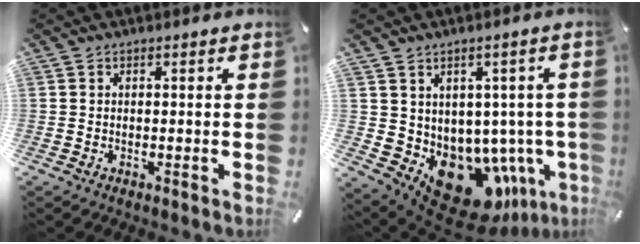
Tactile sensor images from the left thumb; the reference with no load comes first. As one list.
[{"total": 14.0, "force": [-6.8, 9.4, 7.8], "torque": [-0.099, 0.001, -0.099]}]